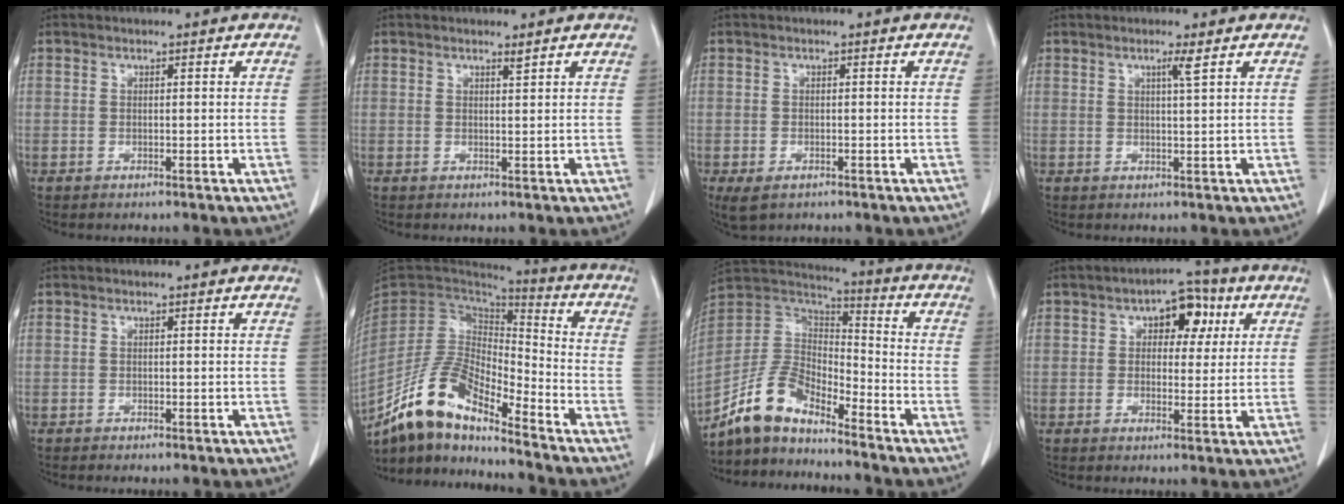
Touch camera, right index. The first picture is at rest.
{"total": 0.7, "force": [0.6, -0.1, 0.3], "torque": [-0.015, -0.008, 0.013]}
{"total": 3.0, "force": [-1.7, 1.7, 1.8], "torque": [-0.035, -0.007, -0.018]}
{"total": 1.9, "force": [1.0, -0.4, 1.6], "torque": [-0.031, -0.004, 0.019]}
{"total": 0.0}
{"total": 14.0, "force": [-11.6, 3.2, 7.1], "torque": [-0.140, 0.015, -0.219]}
{"total": 11.0, "force": [-9.4, 3.6, 4.5], "torque": [-0.098, 0.027, -0.183]}
{"total": 6.7, "force": [2.4, 3.8, 5.0], "torque": [-0.062, 0.023, 0.033]}